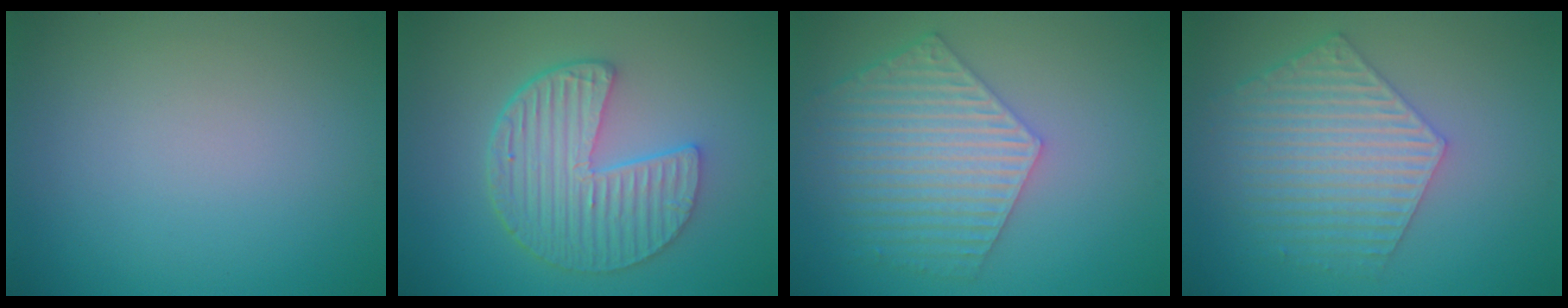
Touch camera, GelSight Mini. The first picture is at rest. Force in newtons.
{"total": 6.3, "press": 4.6, "slide": 4.4}
{"total": 6.2, "press": 4.5, "slide": 4.2}
{"total": 5.8, "press": 4.4, "slide": 3.8}